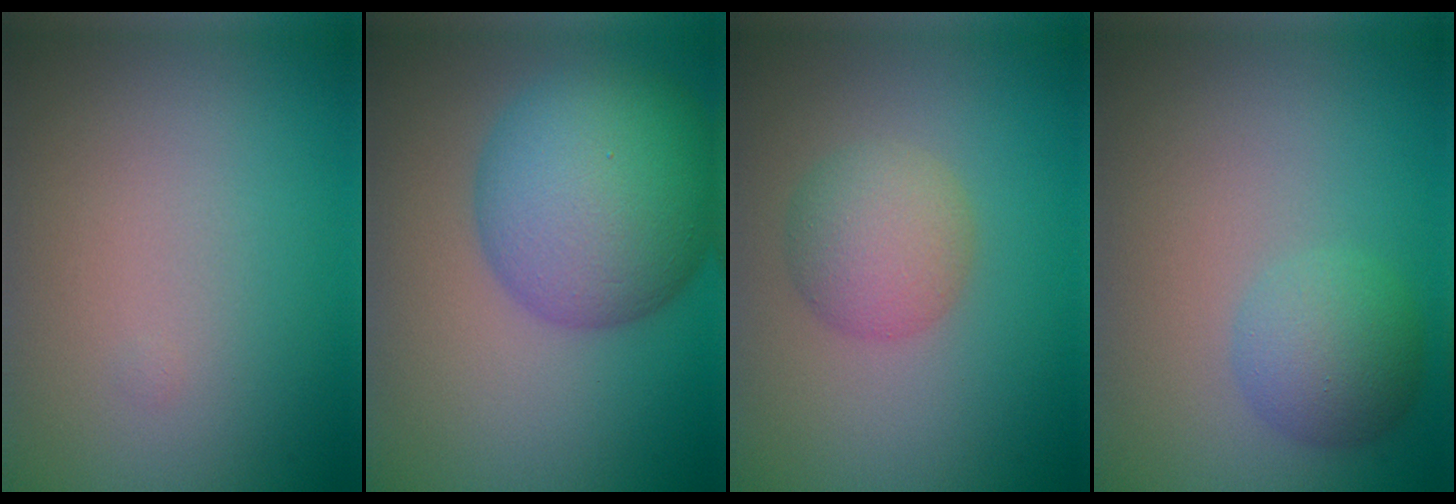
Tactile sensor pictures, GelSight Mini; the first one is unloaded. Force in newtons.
{"total": 10.0, "press": 10.0, "slide": 0.4}
{"total": 3.3, "press": 3.3, "slide": 0.0}
{"total": 3.2, "press": 3.2, "slide": 0.2}